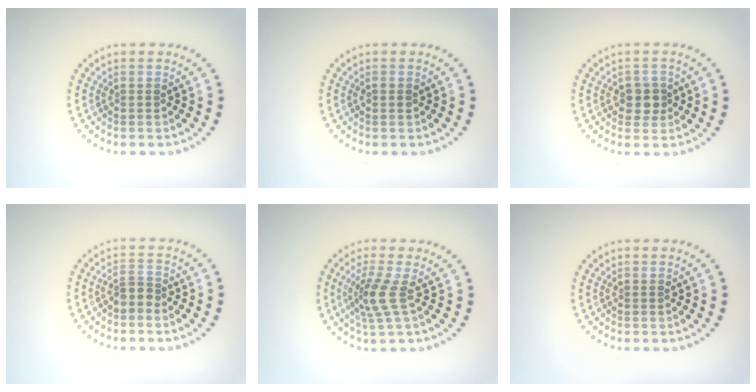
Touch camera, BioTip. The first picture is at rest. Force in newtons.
{"total": 0.8, "press": 0.8, "slide": 0.0}
{"total": 2.1, "press": 2.0, "slide": 0.6}
{"total": 1.7, "press": 1.2, "slide": 1.2}
{"total": 2.9, "press": 2.1, "slide": 2.0}
{"total": 0.0}